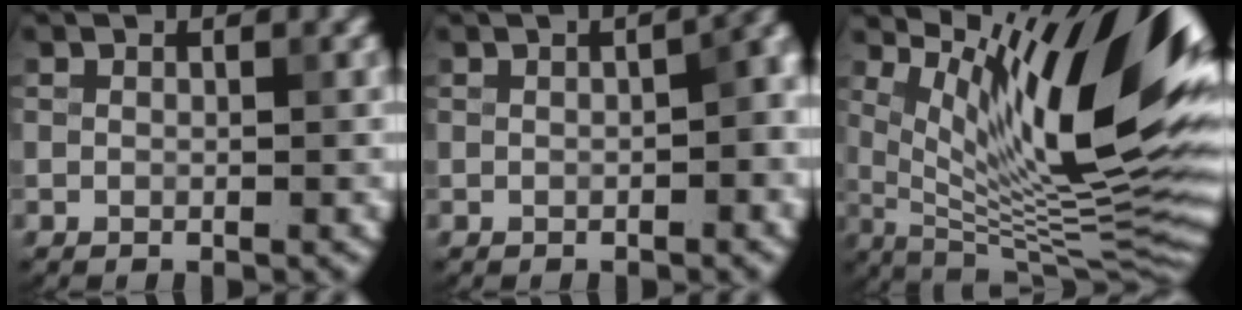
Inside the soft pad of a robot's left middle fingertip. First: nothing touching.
{"total": 5.0, "force": [0.1, 2.7, 4.1], "torque": [-0.032, 0.012, 0.005]}
{"total": 15.2, "force": [6.5, 3.8, 13.2], "torque": [-0.204, -0.001, 0.123]}